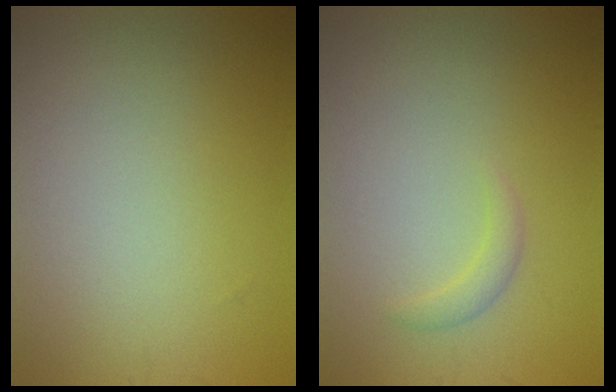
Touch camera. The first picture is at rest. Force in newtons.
{"total": 1.1, "press": 1.1, "slide": 0.1}